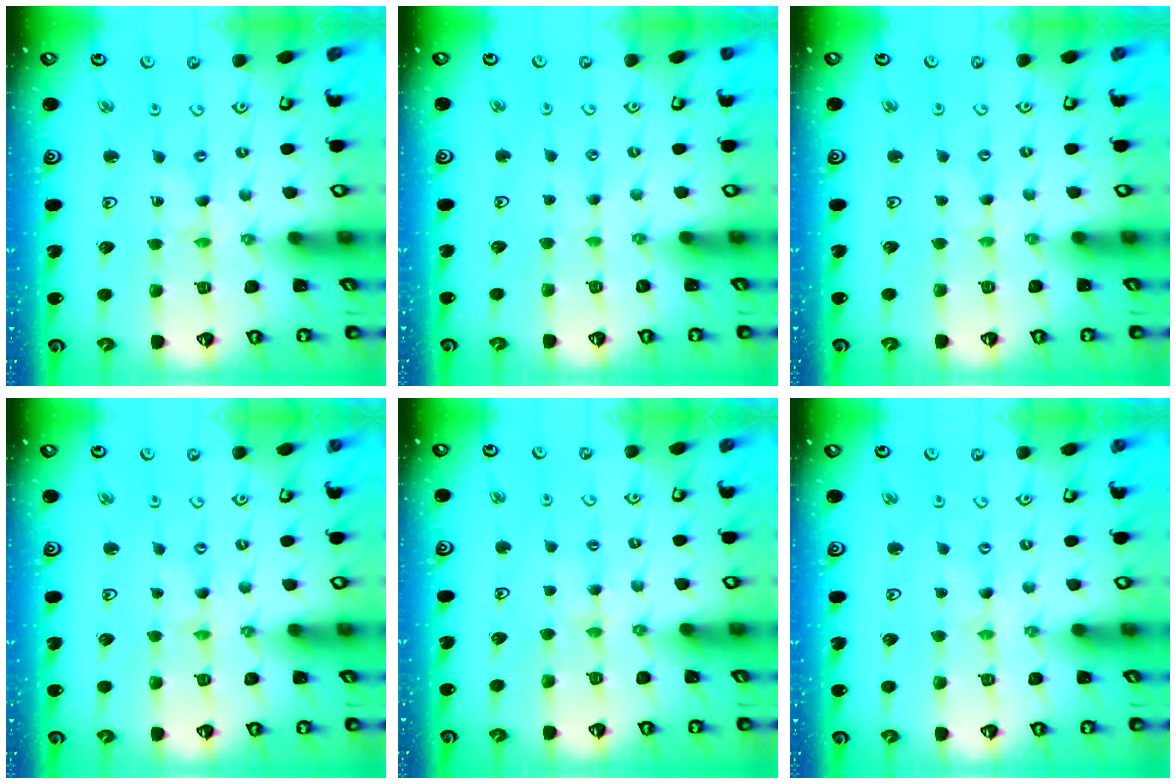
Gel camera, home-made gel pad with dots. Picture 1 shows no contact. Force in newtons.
{"total": 1.0, "press": 1.0, "slide": 0.2}
{"total": 1.6, "press": 1.6, "slide": 0.2}
{"total": 0.0}
{"total": 3.6, "press": 3.6, "slide": 0.5}
{"total": 0.0}